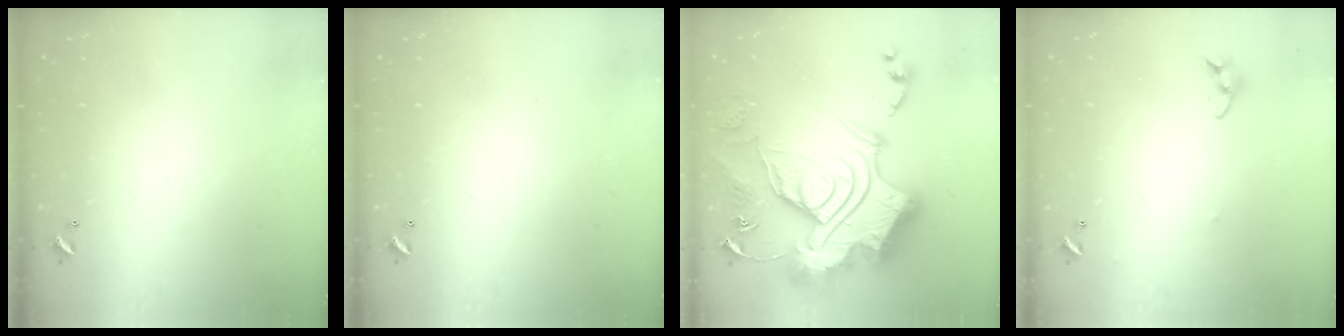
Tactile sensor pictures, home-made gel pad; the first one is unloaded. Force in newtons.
{"total": 0.0}
{"total": 1.1, "press": 1.1, "slide": 0.0}
{"total": 4.2, "press": 4.1, "slide": 0.4}